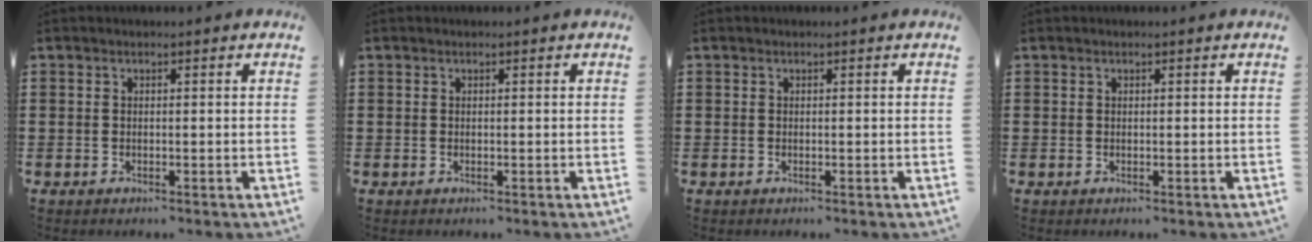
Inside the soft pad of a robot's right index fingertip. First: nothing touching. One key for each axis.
{"total": 0.0}
{"total": 0.0}
{"total": 0.0}